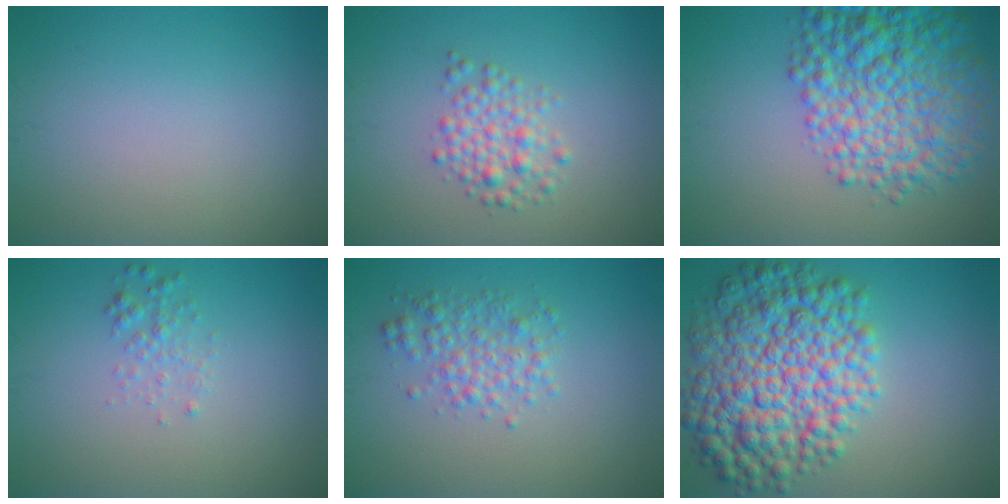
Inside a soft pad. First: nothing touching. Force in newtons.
{"total": 2.8, "press": 2.8, "slide": 0.1}
{"total": 9.7, "press": 9.7, "slide": 0.3}
{"total": 1.4, "press": 1.4, "slide": 0.0}
{"total": 2.9, "press": 2.9, "slide": 0.0}
{"total": 10.8, "press": 10.8, "slide": 0.1}